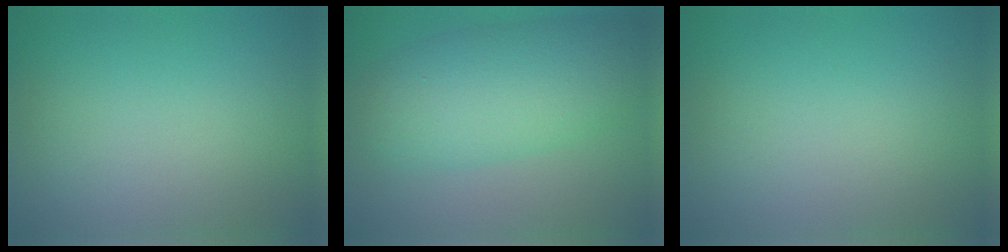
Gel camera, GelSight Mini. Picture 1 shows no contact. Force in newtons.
{"total": 7.4, "press": 7.4, "slide": 0.2}
{"total": 0.0}